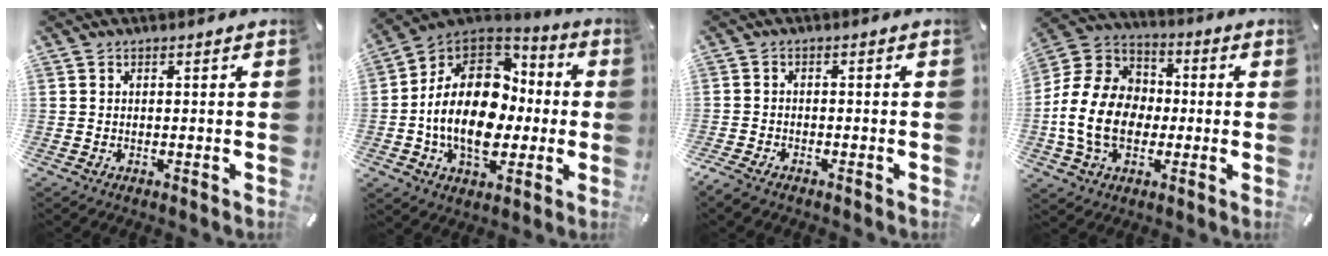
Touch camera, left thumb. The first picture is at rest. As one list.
[{"total": 21.1, "force": [-2.1, 15.0, 14.7], "torque": [-0.293, 0.010, -0.033]}, {"total": 2.5, "force": [-2.1, 0.9, 1.1], "torque": [-0.031, 0.005, -0.045]}, {"total": 16.5, "force": [-2.9, 13.1, 9.6], "torque": [-0.218, 0.032, -0.051]}]